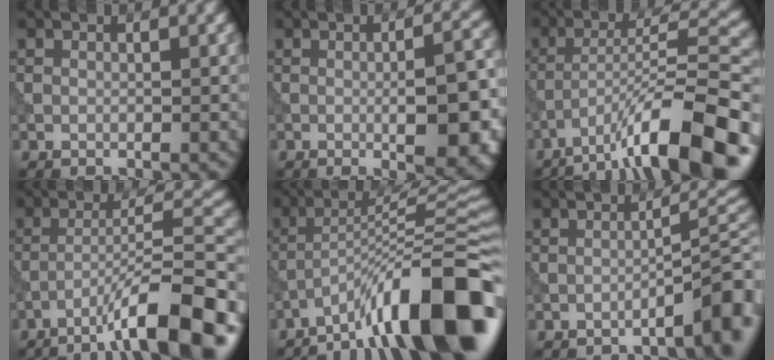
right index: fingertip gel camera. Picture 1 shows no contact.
{"total": 8.4, "force": [-1.4, 2.3, 7.9], "torque": [-0.096, -0.002, -0.013]}
{"total": 12.5, "force": [-7.8, 2.5, 9.4], "torque": [-0.143, 0.020, -0.134]}
{"total": 11.3, "force": [-6.9, 1.9, 8.8], "torque": [-0.130, 0.025, -0.111]}
{"total": 14.1, "force": [-8.4, 2.7, 11.0], "torque": [-0.165, 0.018, -0.138]}
{"total": 5.7, "force": [-3.4, 1.0, 4.4], "torque": [-0.049, 0.025, -0.051]}